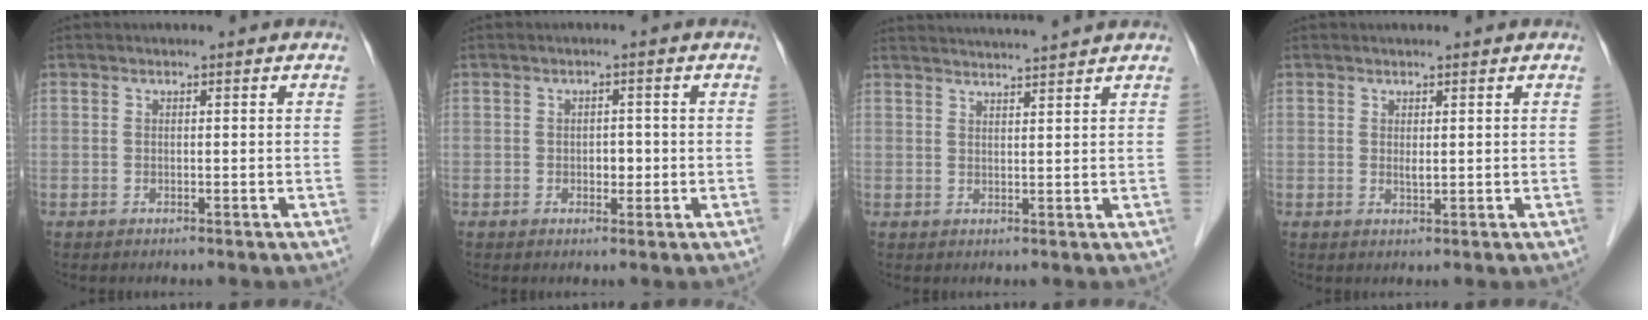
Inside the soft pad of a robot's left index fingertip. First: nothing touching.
{"total": 1.8, "force": [-0.3, 1.2, 1.3], "torque": [-0.017, 0.003, -0.003]}
{"total": 7.9, "force": [7.4, -1.4, 2.3], "torque": [-0.037, 0.019, 0.103]}
{"total": 1.1, "force": [0.4, 0.2, 1.0], "torque": [-0.022, -0.003, 0.008]}